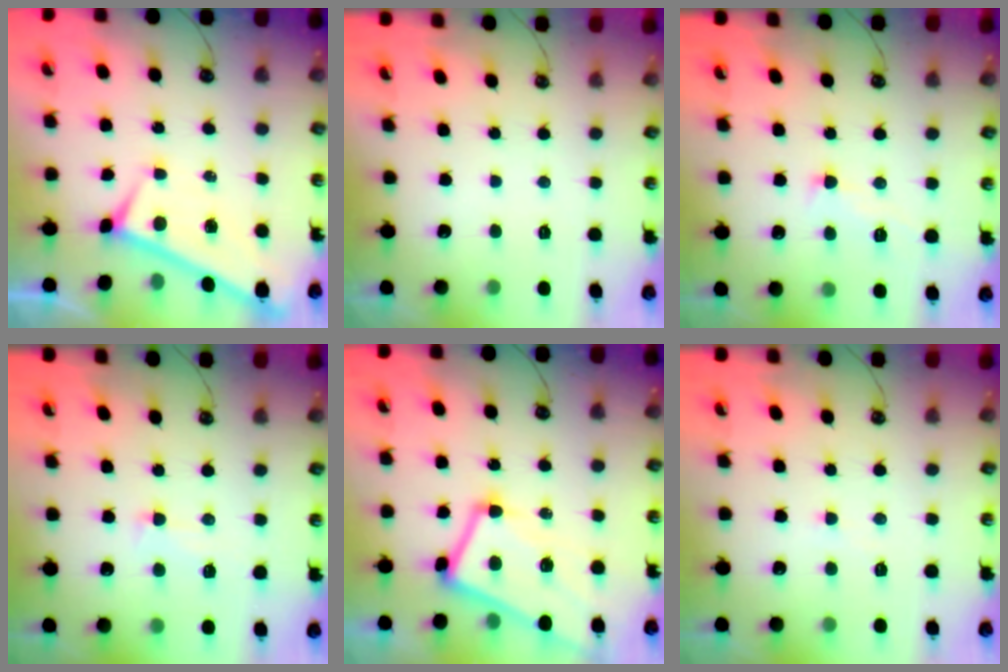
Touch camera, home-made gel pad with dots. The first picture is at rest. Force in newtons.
{"total": 0.0}
{"total": 0.6, "press": 0.0, "slide": 0.6}
{"total": 2.0, "press": 1.7, "slide": 1.0}
{"total": 7.1, "press": 7.0, "slide": 1.3}
{"total": 2.2, "press": 2.1, "slide": 0.3}